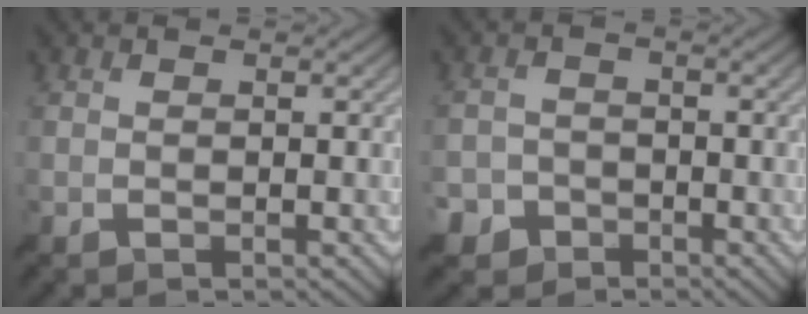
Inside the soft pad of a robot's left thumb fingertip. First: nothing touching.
{"total": 4.3, "force": [-2.8, 3.2, 0.6], "torque": [-0.003, -0.005, -0.058]}